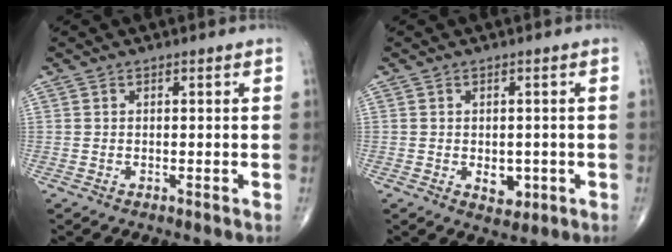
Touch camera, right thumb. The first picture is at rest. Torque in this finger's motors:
{"motor_torque": [2.88, 2.13, 1.39, -1.22, 0.36]}